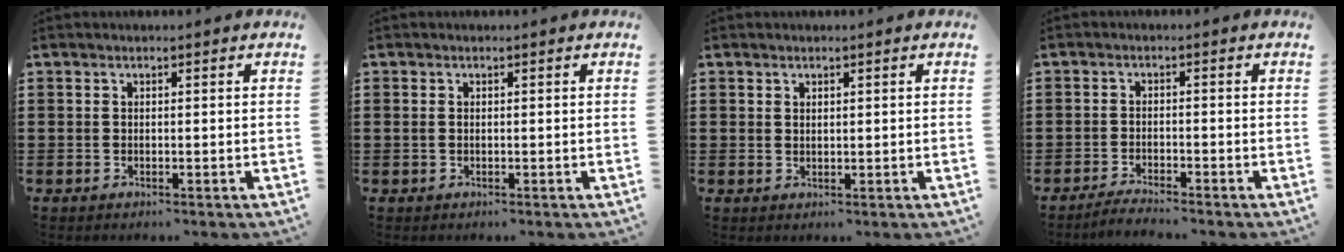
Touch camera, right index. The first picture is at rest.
{"total": 0.7, "force": [0.1, 0.4, 0.5], "torque": [-0.011, 0.002, 0.002]}
{"total": 0.7, "force": [0.7, 0.1, 0.1], "torque": [-0.002, 0.002, 0.014]}
{"total": 2.2, "force": [-2.1, -0.5, 0.2], "torque": [-0.005, 0.002, -0.041]}